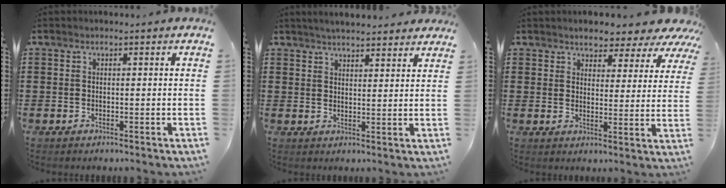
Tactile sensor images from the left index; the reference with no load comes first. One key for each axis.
{"total": 3.4, "fx": 3.3, "fy": 0.0, "fz": 0.8, "tx": -0.023, "ty": -0.009, "tz": 0.059}
{"total": 3.7, "fx": 3.4, "fy": 1.1, "fz": 0.7, "tx": -0.028, "ty": -0.022, "tz": 0.054}